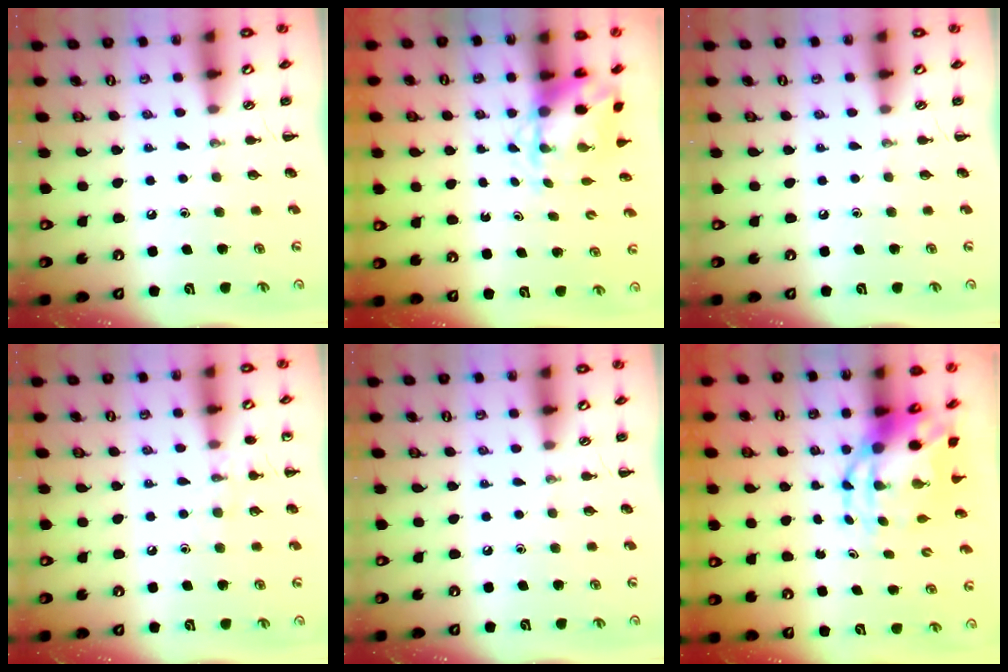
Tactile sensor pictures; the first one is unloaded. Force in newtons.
{"total": 4.8, "press": 4.8, "slide": 0.4}
{"total": 0.0}
{"total": 6.7, "press": 6.6, "slide": 1.6}
{"total": 0.0}
{"total": 7.5, "press": 7.2, "slide": 1.8}